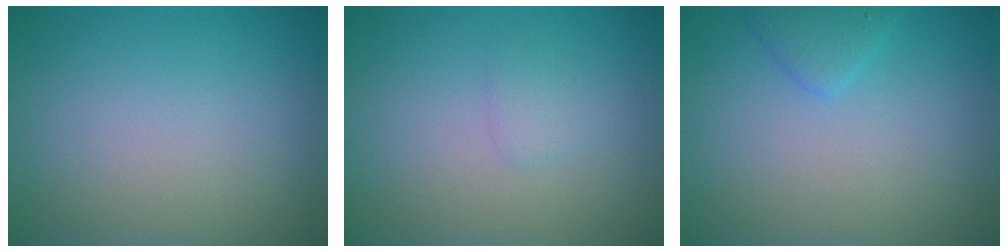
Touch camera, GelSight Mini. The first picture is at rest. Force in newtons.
{"total": 0.9, "press": 0.9, "slide": 0.1}
{"total": 1.5, "press": 1.5, "slide": 0.1}